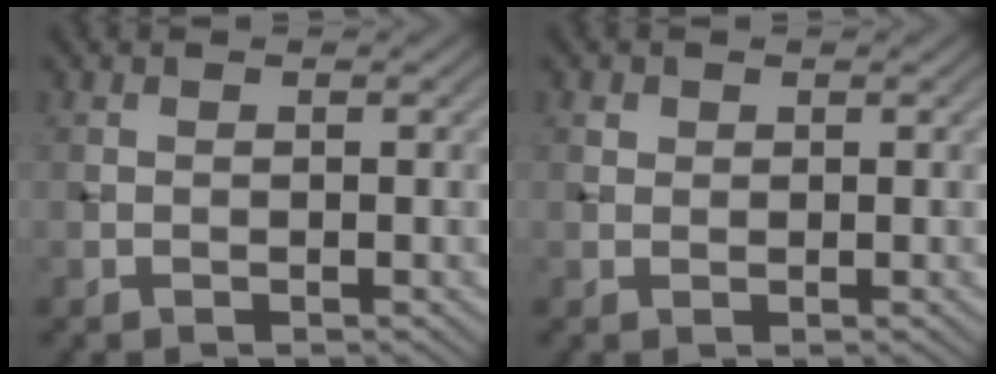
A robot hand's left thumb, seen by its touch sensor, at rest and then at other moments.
{"total": 0.9, "force": [0.5, 0.7, 0.2], "torque": [-0.003, -0.001, 0.010]}